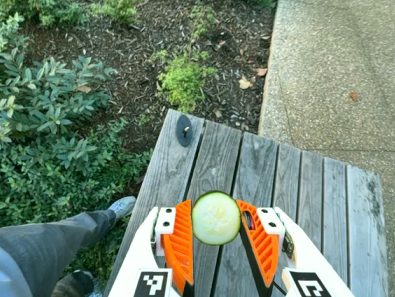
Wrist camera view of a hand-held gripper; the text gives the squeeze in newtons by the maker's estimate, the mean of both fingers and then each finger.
{"total": 6.4, "left": 6.0, "right": 6.7}